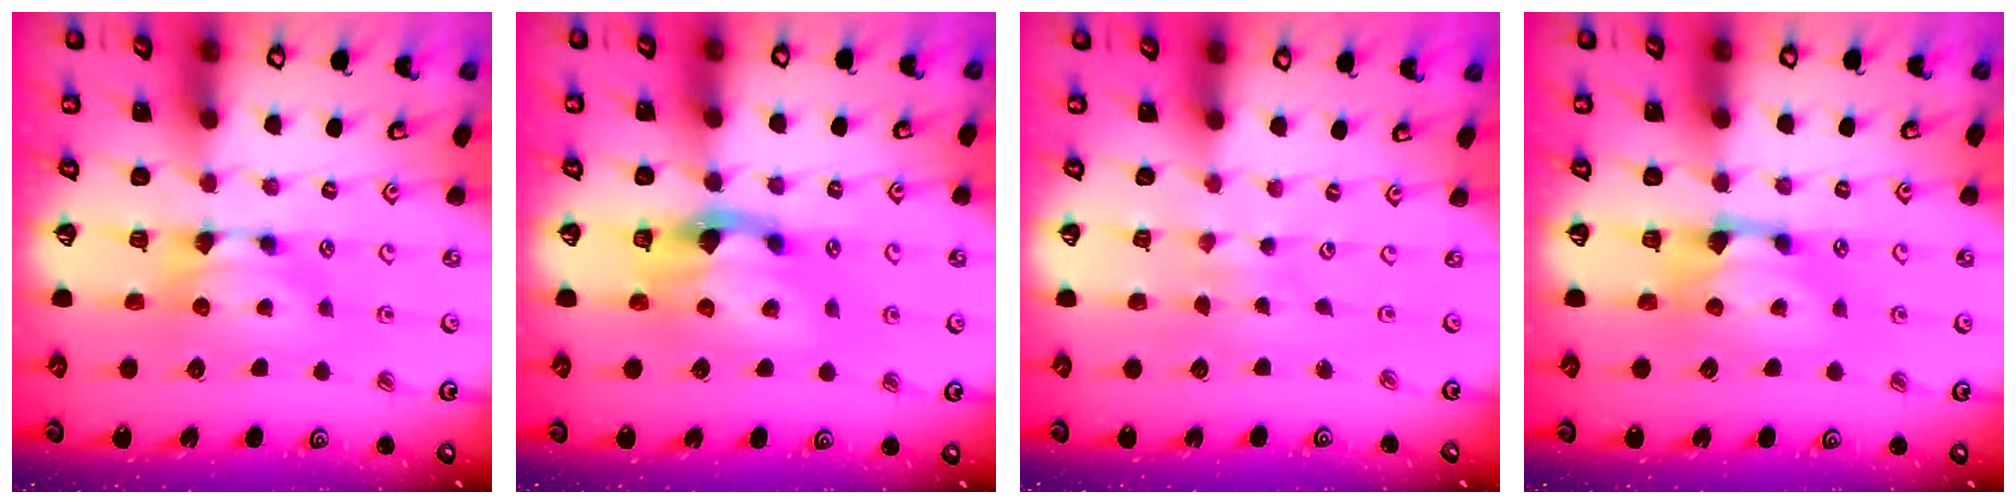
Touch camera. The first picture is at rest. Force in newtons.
{"total": 4.5, "press": 4.0, "slide": 2.1}
{"total": 5.1, "press": 5.1, "slide": 0.2}
{"total": 1.6, "press": 1.1, "slide": 1.1}